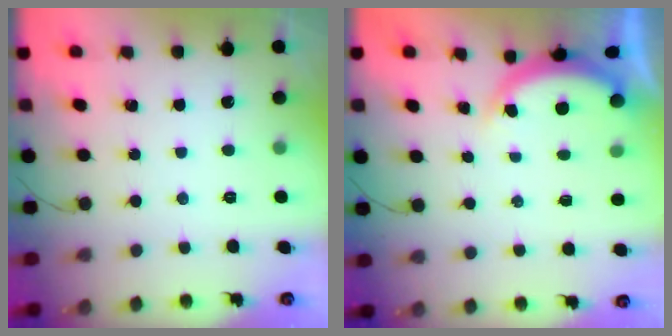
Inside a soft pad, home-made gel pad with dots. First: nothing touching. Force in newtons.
{"total": 4.6, "press": 4.6, "slide": 0.6}